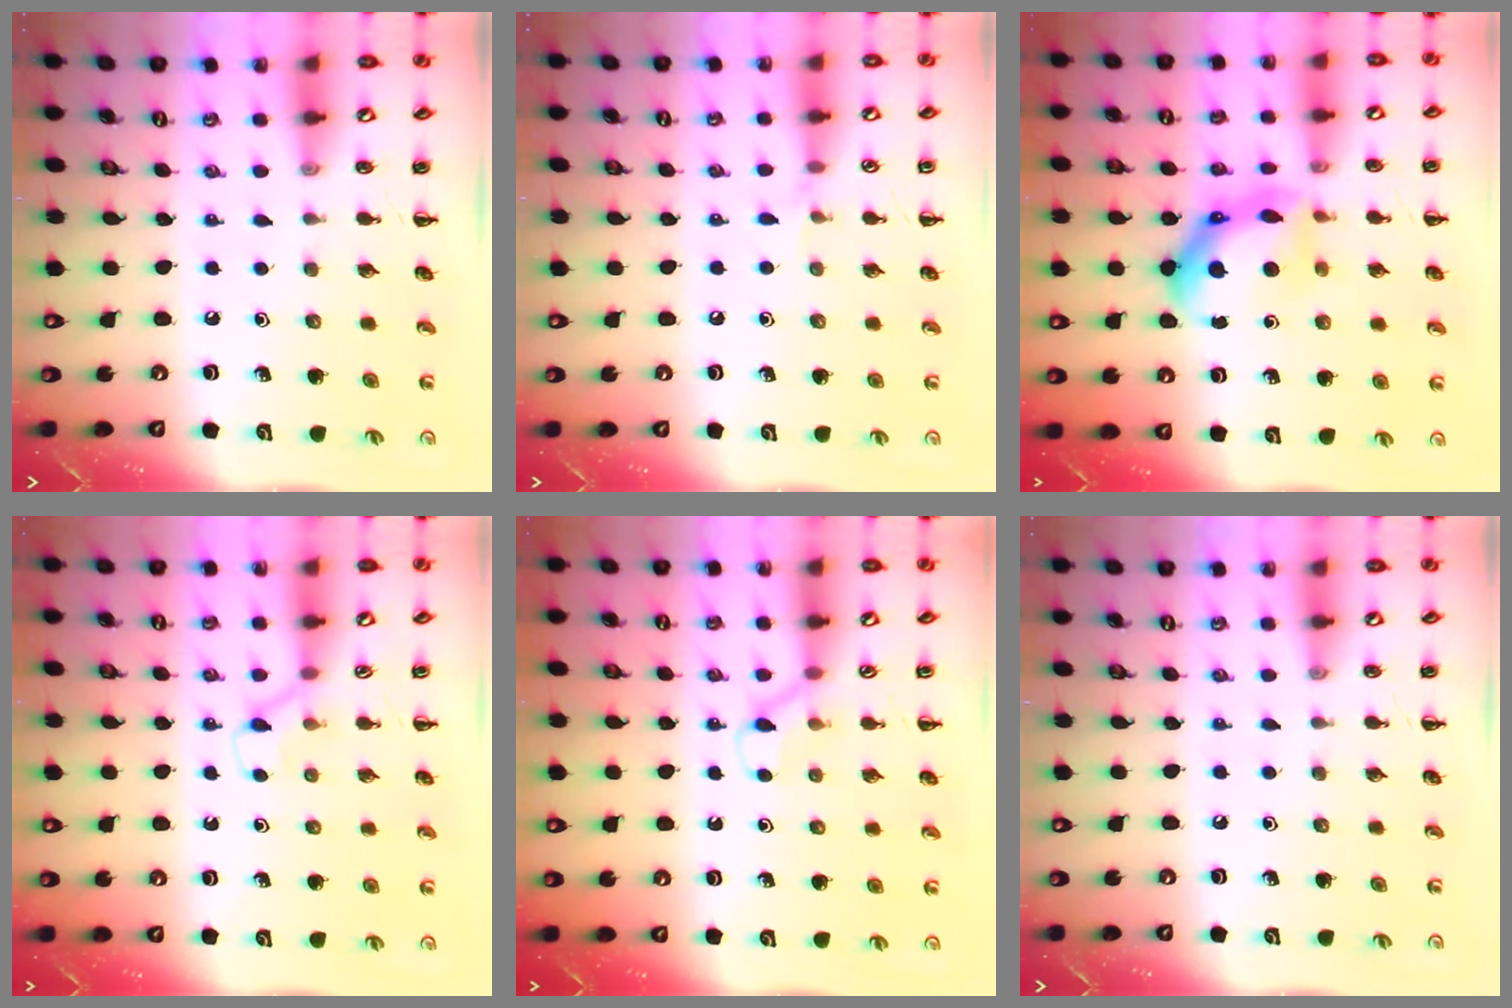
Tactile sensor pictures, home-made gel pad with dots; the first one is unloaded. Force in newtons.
{"total": 4.0, "press": 3.7, "slide": 1.4}
{"total": 11.6, "press": 11.6, "slide": 0.2}
{"total": 3.7, "press": 3.5, "slide": 1.2}
{"total": 3.7, "press": 3.4, "slide": 1.4}
{"total": 0.0}